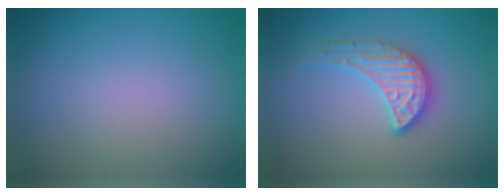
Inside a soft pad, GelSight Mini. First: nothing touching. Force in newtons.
{"total": 3.4, "press": 3.2, "slide": 1.0}